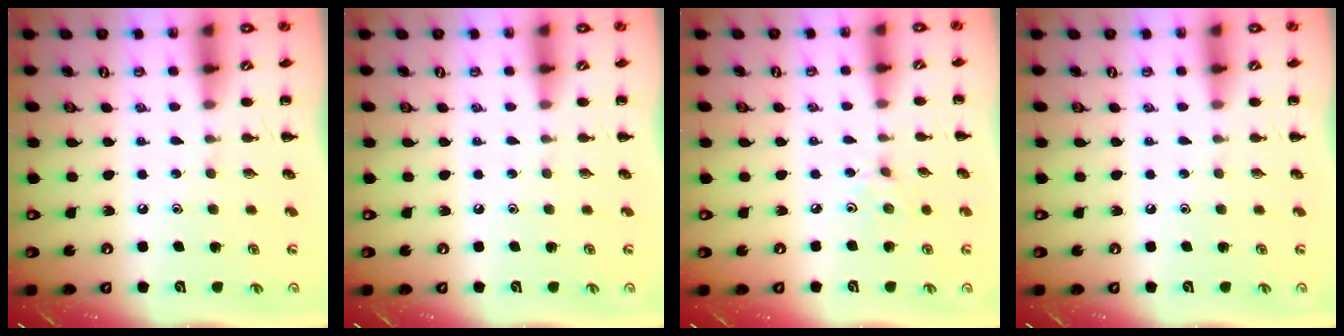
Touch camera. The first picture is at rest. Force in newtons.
{"total": 0.0}
{"total": 3.2, "press": 2.9, "slide": 1.2}
{"total": 0.0}